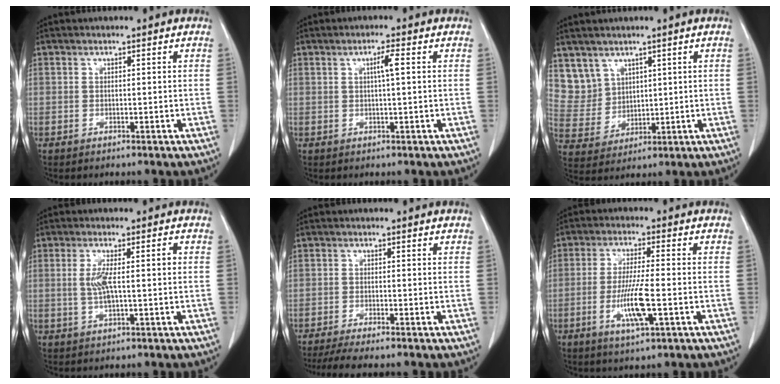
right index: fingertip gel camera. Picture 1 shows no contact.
{"total": 2.4, "force": [0.5, -0.1, 2.3], "torque": [-0.041, 0.002, 0.008]}
{"total": 6.4, "force": [4.0, 5.0, 0.1], "torque": [-0.009, 0.008, 0.100]}
{"total": 4.9, "force": [0.1, 0.8, 4.9], "torque": [-0.101, 0.004, 0.002]}
{"total": 5.5, "force": [-4.6, -0.2, 3.0], "torque": [-0.041, -0.013, -0.074]}
{"total": 8.1, "force": [-2.3, 0.6, 7.8], "torque": [-0.152, -0.011, -0.043]}